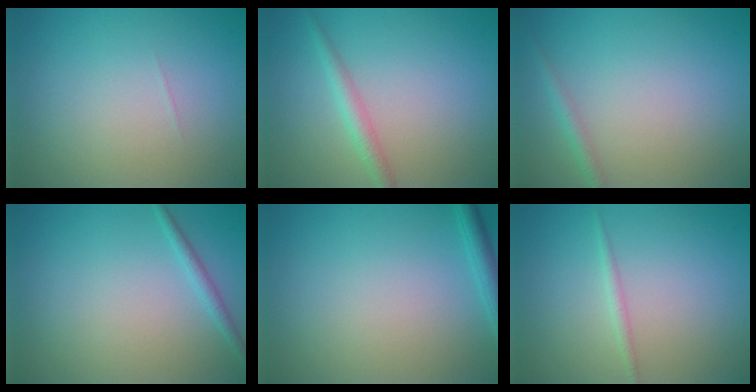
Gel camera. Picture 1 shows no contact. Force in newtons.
{"total": 2.0, "press": 2.0, "slide": 0.1}
{"total": 1.3, "press": 1.3, "slide": 0.0}
{"total": 1.2, "press": 1.2, "slide": 0.0}
{"total": 1.9, "press": 1.9, "slide": 0.1}
{"total": 0.9, "press": 0.9, "slide": 0.0}